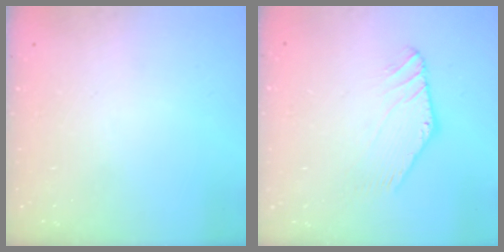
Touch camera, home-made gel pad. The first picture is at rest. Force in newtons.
{"total": 1.0, "press": 1.0, "slide": 0.0}